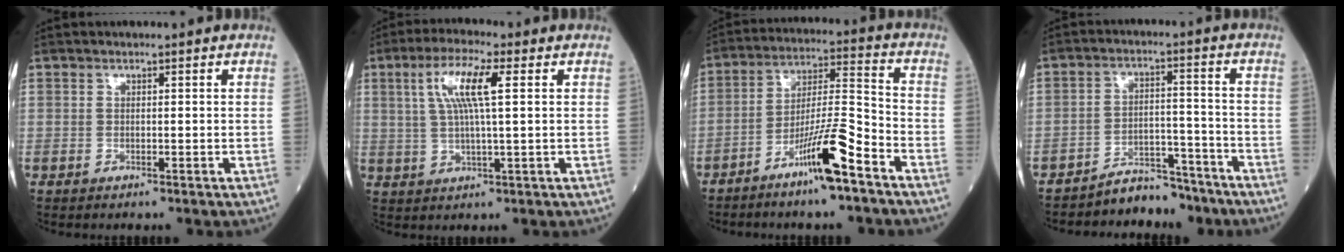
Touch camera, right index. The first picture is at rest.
{"total": 8.1, "force": [2.3, 0.8, 7.7], "torque": [-0.157, 0.012, 0.044]}
{"total": 11.0, "force": [-6.8, 0.4, 8.7], "torque": [-0.157, 0.000, -0.124]}
{"total": 7.3, "force": [-6.6, 2.9, 0.8], "torque": [-0.006, 0.031, -0.106]}